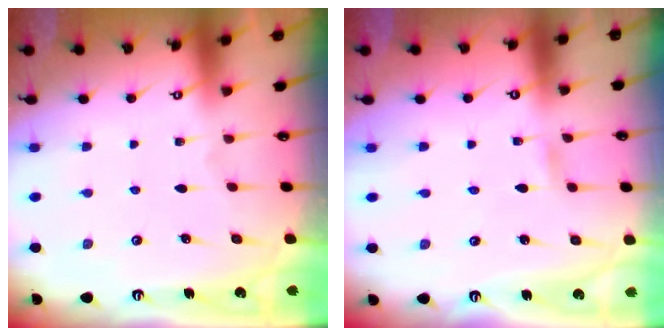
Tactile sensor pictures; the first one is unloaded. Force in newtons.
{"total": 1.8, "press": 1.8, "slide": 0.2}